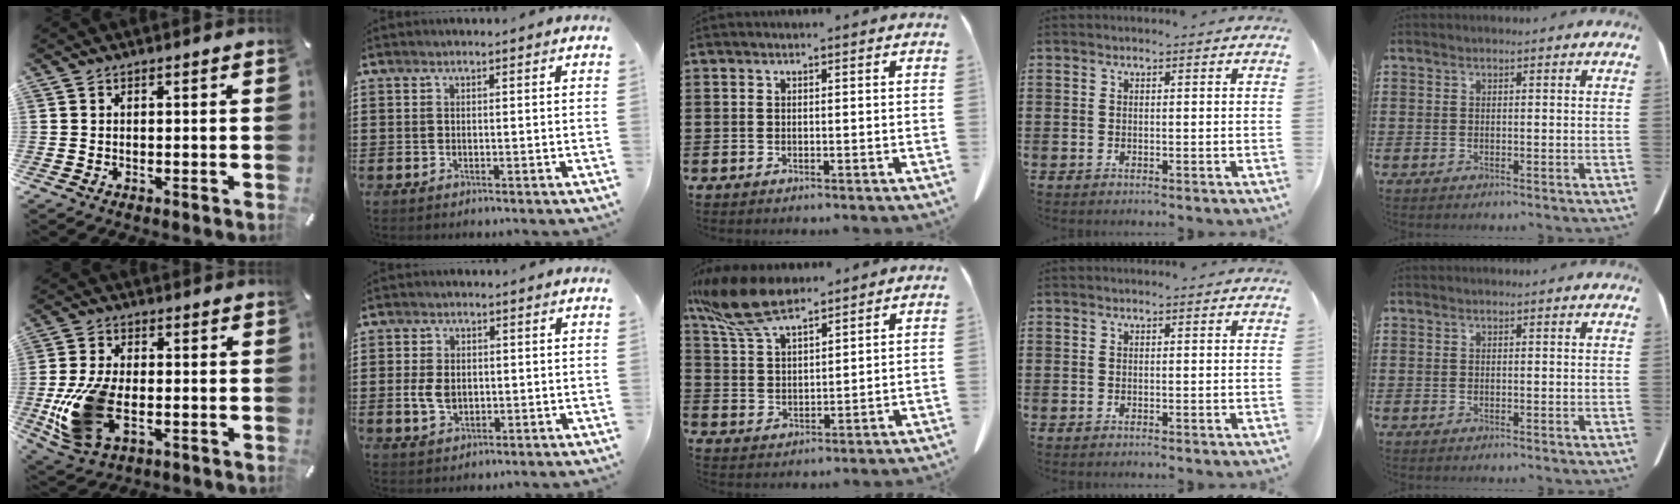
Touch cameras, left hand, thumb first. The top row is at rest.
{"thumb": {"total": 15.1, "force": [-3.3, 8.9, 11.7], "torque": [-0.260, -0.008, -0.054]}, "index": {"total": 4.2, "force": [-0.2, 3.0, 2.9], "torque": [-0.075, 0.004, -0.009]}, "middle": {"total": 10.3, "force": [7.9, 3.3, 5.9], "torque": [-0.149, -0.019, 0.147]}}